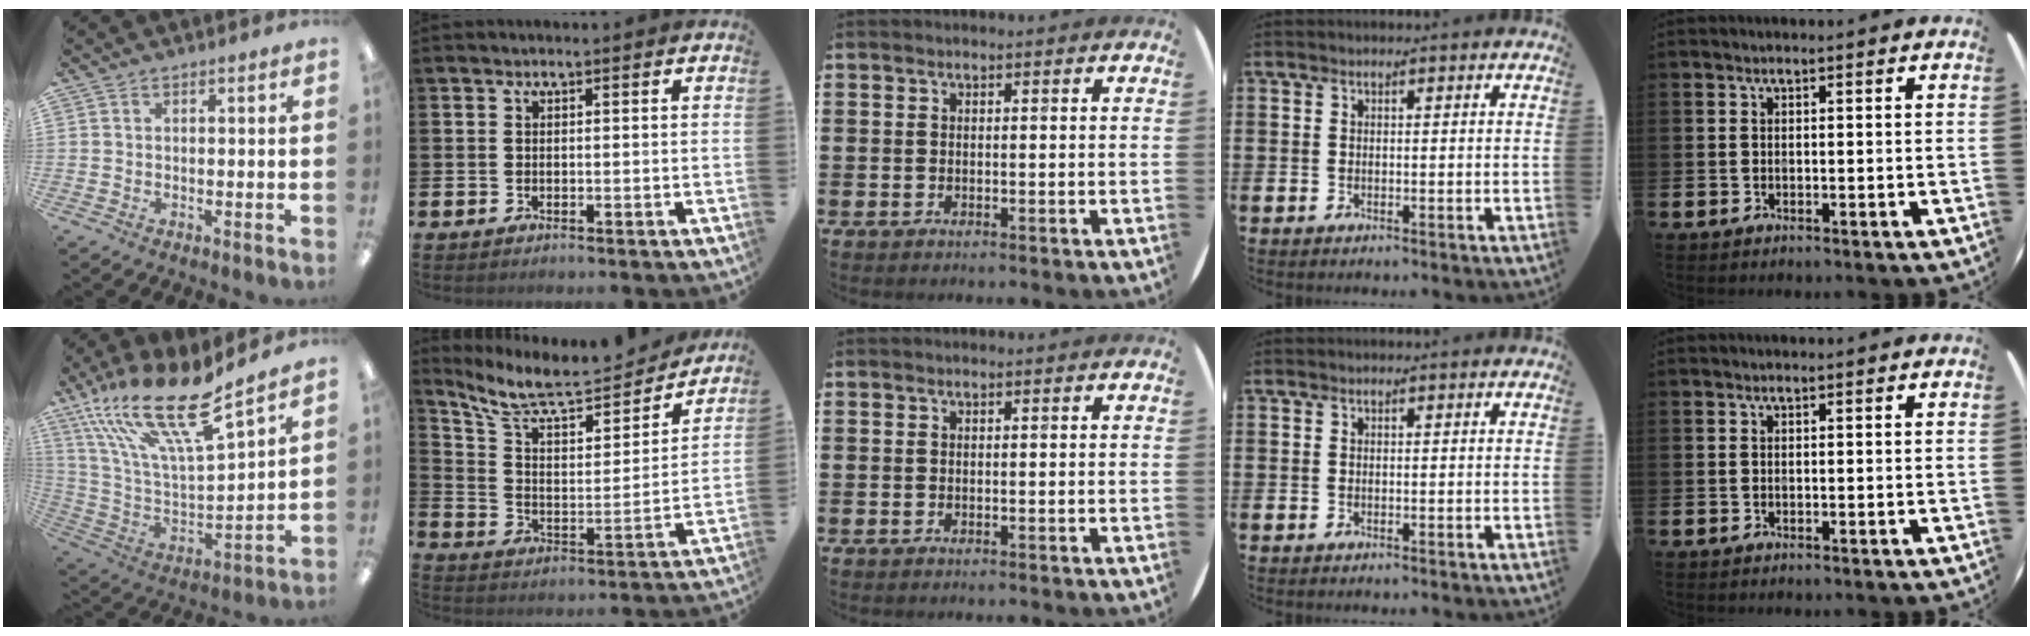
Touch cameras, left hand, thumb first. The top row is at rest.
{"thumb": {"total": 21.2, "force": [15.2, 4.7, 13.9], "torque": [-0.287, -0.102, 0.259]}, "index": {"total": 9.1, "force": [7.8, 2.6, 3.9], "torque": [-0.109, -0.059, 0.132]}}